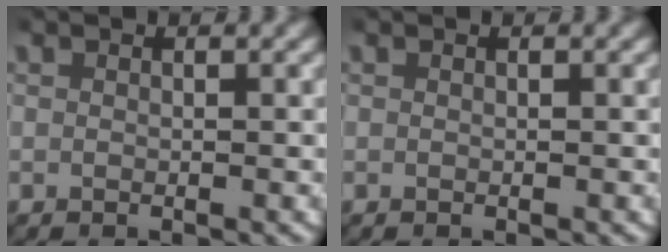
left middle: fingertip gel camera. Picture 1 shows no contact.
{"total": 0.0}